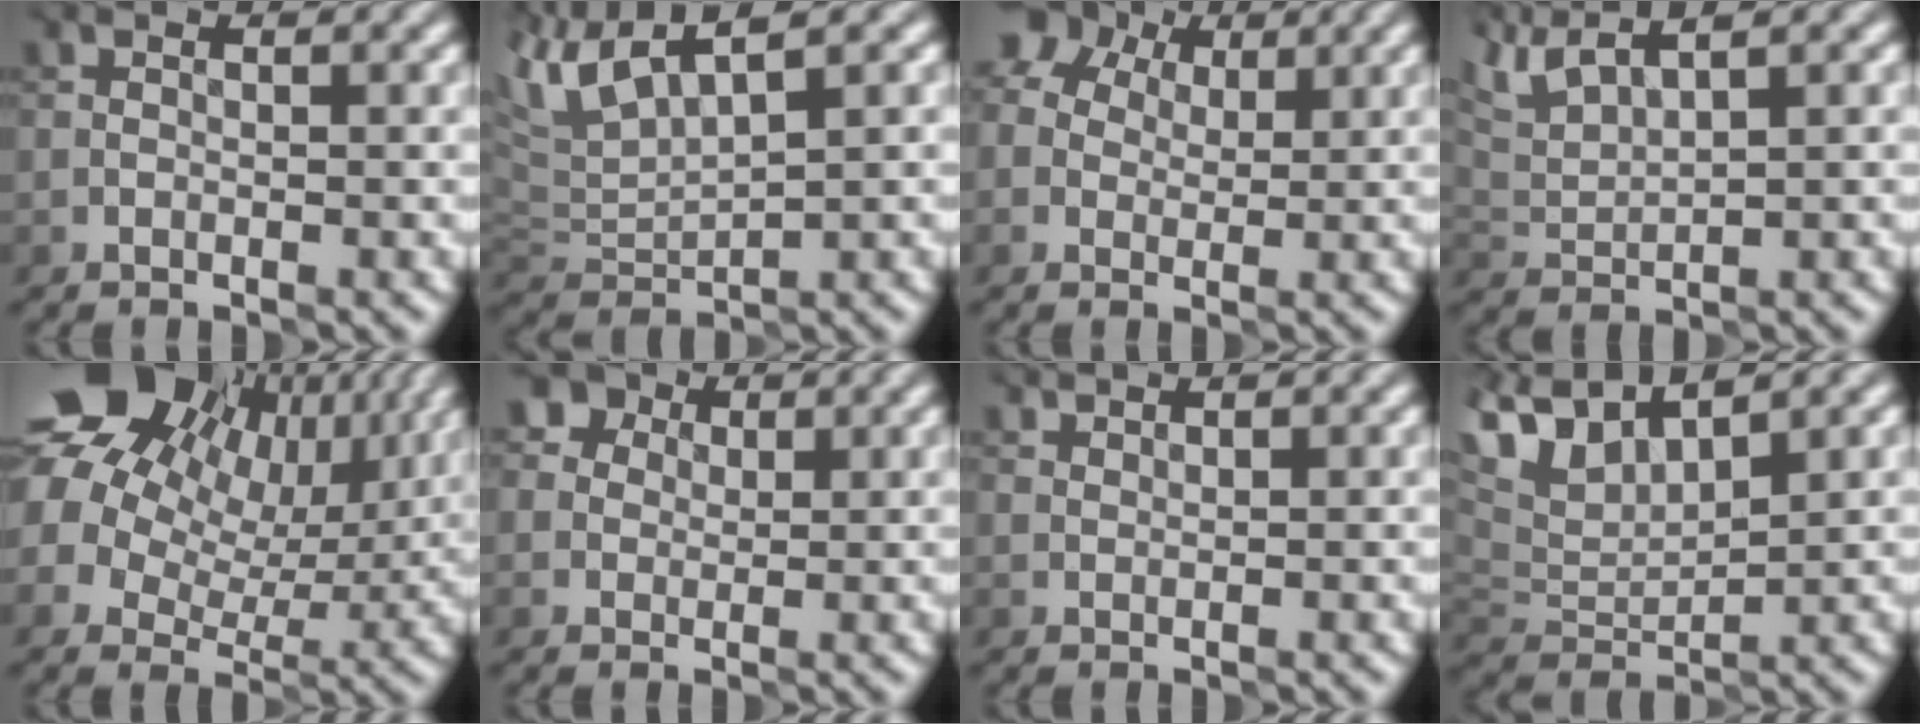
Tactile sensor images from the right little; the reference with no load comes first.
{"total": 5.5, "force": [4.1, 1.2, 3.6], "torque": [-0.087, 0.017, 0.086]}
{"total": 5.4, "force": [2.1, 4.2, 2.6], "torque": [-0.040, 0.028, 0.010]}
{"total": 4.9, "force": [4.1, 0.8, 2.4], "torque": [-0.071, 0.018, 0.094]}
{"total": 19.3, "force": [8.4, 14.3, 9.8], "torque": [-0.202, 0.036, 0.127]}
{"total": 2.8, "force": [1.3, 2.4, 0.5], "torque": [0.024, 0.009, -0.006]}
{"total": 0.5, "force": [0.4, -0.1, -0.3], "torque": [0.007, -0.002, 0.010]}
{"total": 6.0, "force": [4.8, 1.7, 3.1], "torque": [-0.078, 0.017, 0.096]}